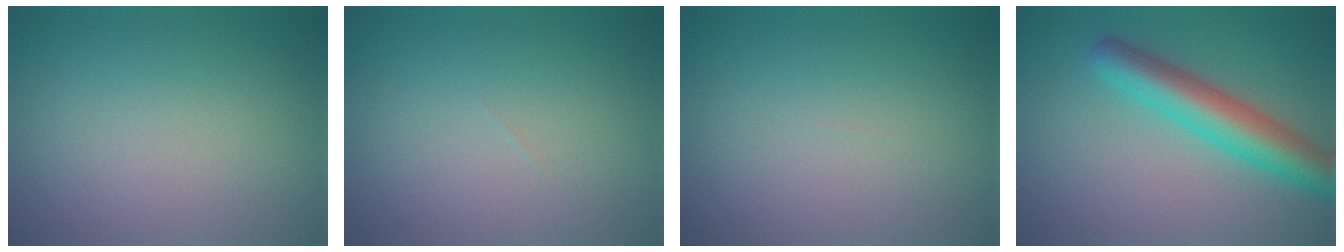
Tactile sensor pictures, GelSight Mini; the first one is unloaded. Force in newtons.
{"total": 0.0}
{"total": 0.0}
{"total": 5.7, "press": 5.7, "slide": 0.2}